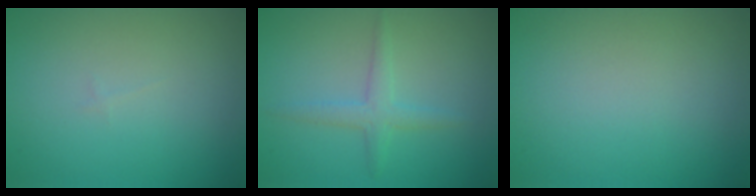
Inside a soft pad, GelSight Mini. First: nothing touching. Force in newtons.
{"total": 2.0, "press": 2.0, "slide": 0.1}
{"total": 0.0}